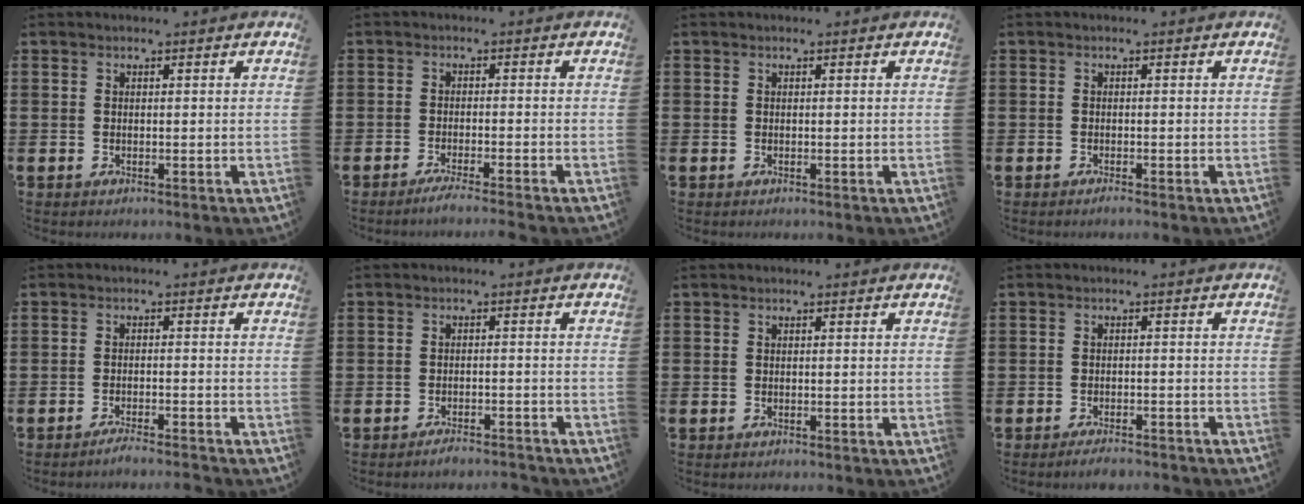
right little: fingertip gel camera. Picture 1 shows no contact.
{"total": 2.0, "force": [-1.6, -0.2, 1.2], "torque": [-0.018, 0.001, -0.031]}
{"total": 0.0}
{"total": 0.6, "force": [-0.4, 0.0, 0.4], "torque": [-0.007, -0.003, -0.007]}
{"total": 2.0, "force": [-1.9, -0.2, 0.7], "torque": [-0.009, 0.003, -0.035]}
{"total": 2.1, "force": [-2.0, 0.0, 0.6], "torque": [-0.012, 0.005, -0.039]}
{"total": 0.0}
{"total": 1.8, "force": [-1.7, 0.0, 0.7], "torque": [-0.012, 0.002, -0.033]}